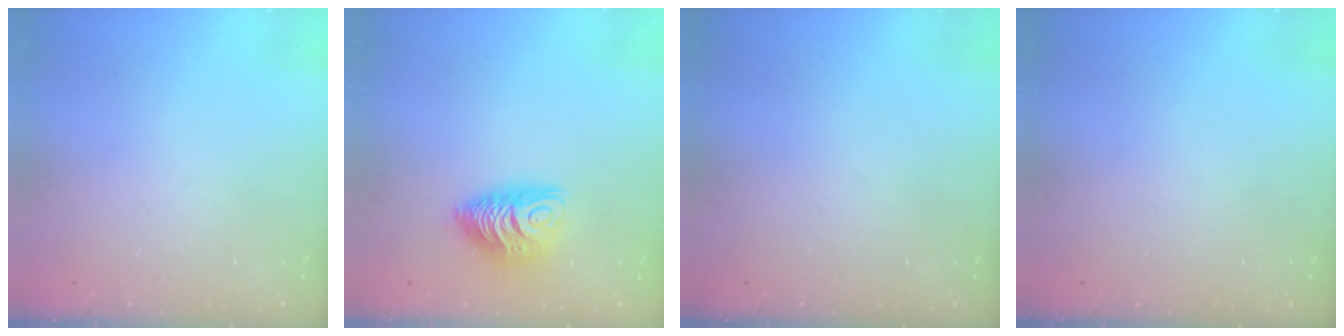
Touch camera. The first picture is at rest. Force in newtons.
{"total": 9.7, "press": 9.7, "slide": 0.1}
{"total": 0.0}
{"total": 0.0}